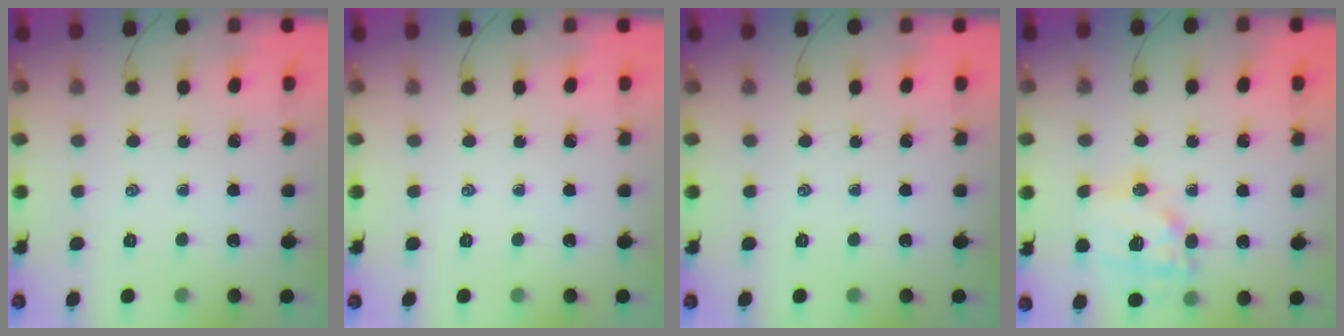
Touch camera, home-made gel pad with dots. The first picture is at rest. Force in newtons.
{"total": 0.0}
{"total": 0.0}
{"total": 13.5, "press": 13.3, "slide": 2.2}